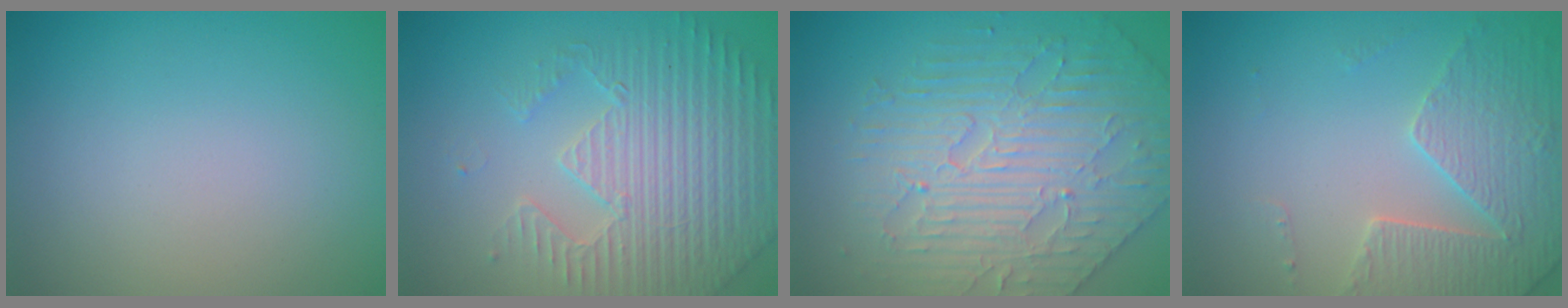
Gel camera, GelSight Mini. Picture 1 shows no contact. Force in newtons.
{"total": 4.9, "press": 4.5, "slide": 1.9}
{"total": 5.1, "press": 4.8, "slide": 1.7}
{"total": 4.5, "press": 3.8, "slide": 2.4}